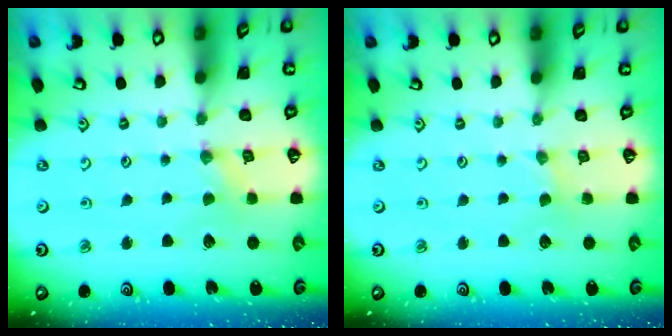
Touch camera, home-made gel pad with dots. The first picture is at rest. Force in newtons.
{"total": 0.0}